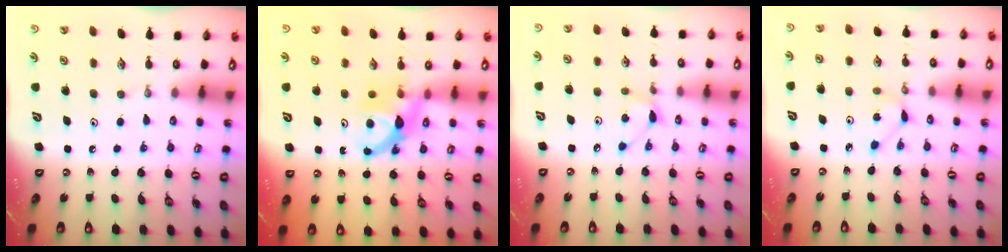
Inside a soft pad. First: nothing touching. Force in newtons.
{"total": 6.4, "press": 6.4, "slide": 0.4}
{"total": 4.2, "press": 4.2, "slide": 0.6}
{"total": 1.5, "press": 1.5, "slide": 0.2}